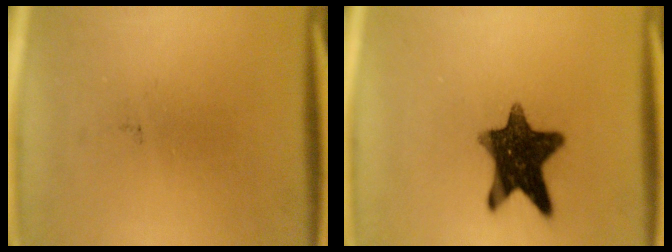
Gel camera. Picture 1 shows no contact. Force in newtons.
{"total": 12.3}